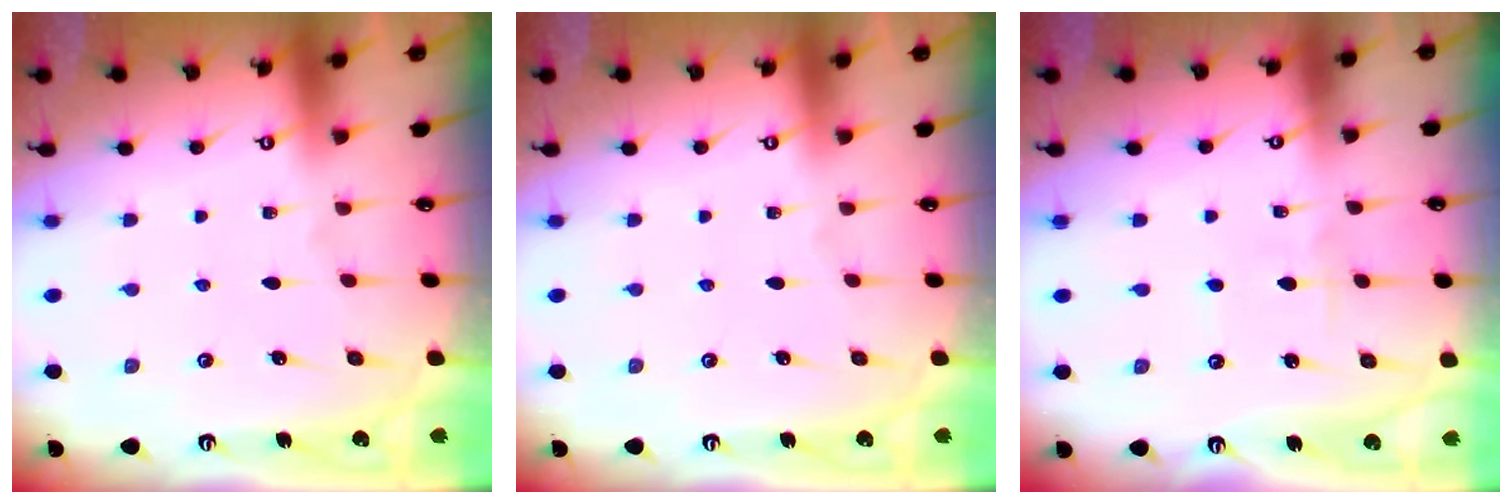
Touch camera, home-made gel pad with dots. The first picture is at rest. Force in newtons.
{"total": 0.0}
{"total": 2.4, "press": 2.4, "slide": 0.3}